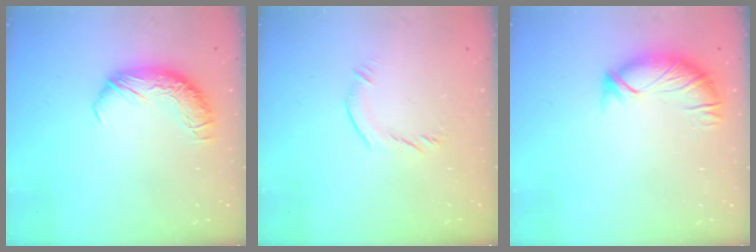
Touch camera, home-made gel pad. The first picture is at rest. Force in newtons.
{"total": 4.6, "press": 4.4, "slide": 1.3}
{"total": 3.7, "press": 3.4, "slide": 1.3}